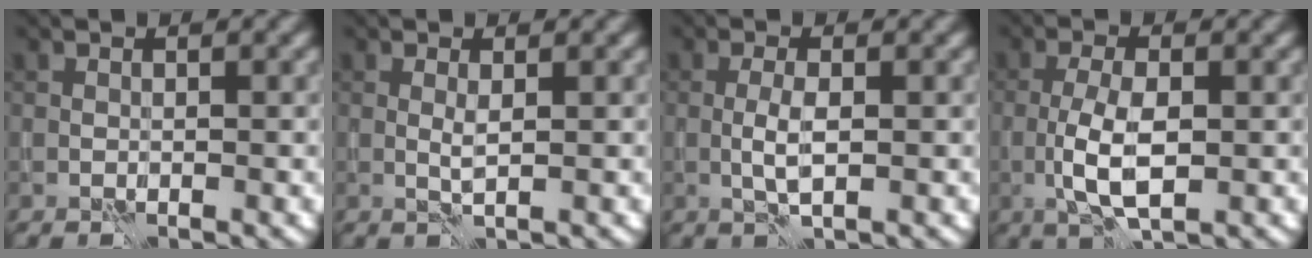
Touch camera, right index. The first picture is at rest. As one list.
[{"total": 0.8, "force": [0.2, -0.2, 0.8], "torque": [-0.018, 0.000, 0.003]}, {"total": 2.2, "force": [-0.4, 0.4, 2.1], "torque": [-0.046, 0.001, -0.008]}, {"total": 4.6, "force": [-1.0, 1.6, 4.1], "torque": [-0.088, -0.002, -0.019]}]